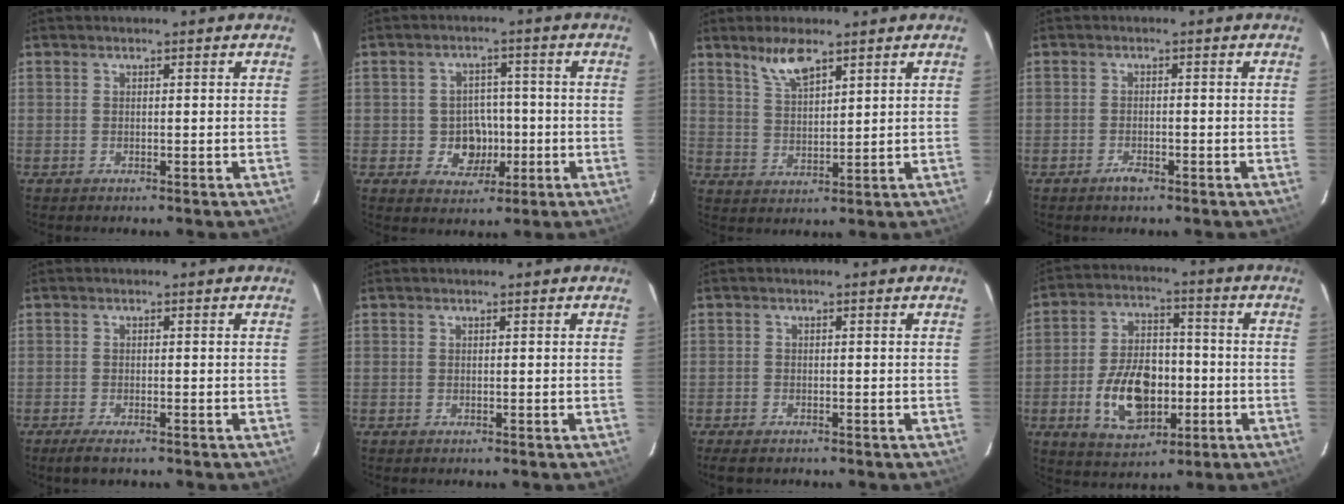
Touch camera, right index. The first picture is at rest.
{"total": 6.0, "force": [-1.4, 5.4, 2.3], "torque": [-0.051, 0.015, -0.007]}
{"total": 6.0, "force": [4.4, 1.7, 3.7], "torque": [-0.070, 0.001, 0.090]}
{"total": 2.1, "force": [-1.6, 0.8, 1.2], "torque": [-0.025, -0.001, -0.029]}
{"total": 3.1, "force": [-2.3, 0.6, 1.9], "torque": [-0.044, -0.011, -0.042]}
{"total": 0.0}
{"total": 3.1, "force": [-2.5, 1.2, 1.3], "torque": [-0.035, -0.009, -0.045]}
{"total": 14.0, "force": [-4.0, 8.6, 10.4], "torque": [-0.206, 0.013, -0.055]}